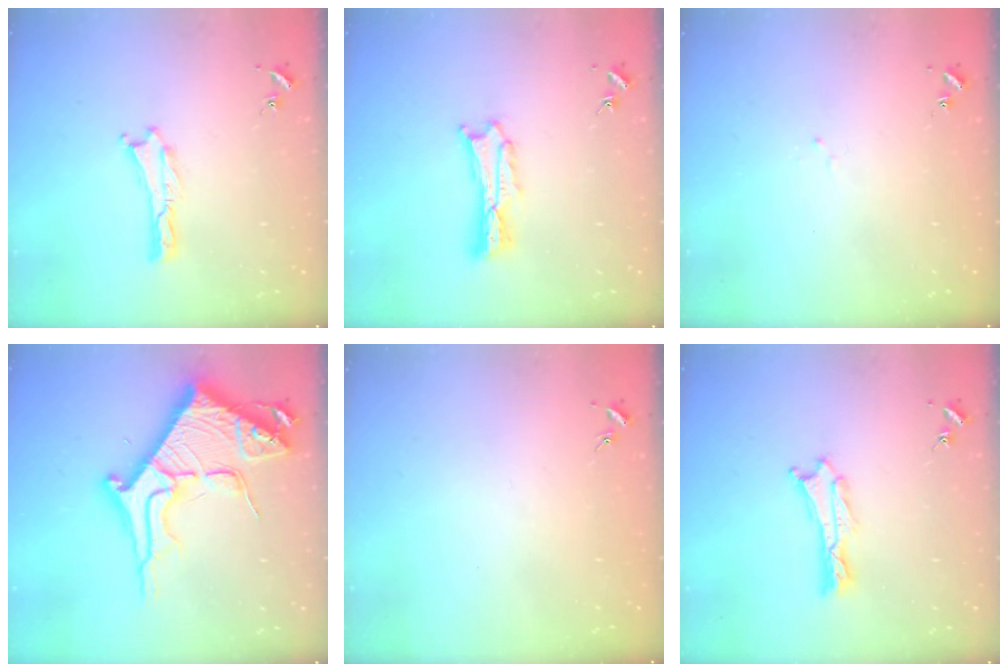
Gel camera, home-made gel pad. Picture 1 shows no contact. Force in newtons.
{"total": 2.7, "press": 2.7, "slide": 0.3}
{"total": 1.1, "press": 1.0, "slide": 0.2}
{"total": 13.9, "press": 13.9, "slide": 1.5}
{"total": 0.0}
{"total": 0.7, "press": 0.6, "slide": 0.2}